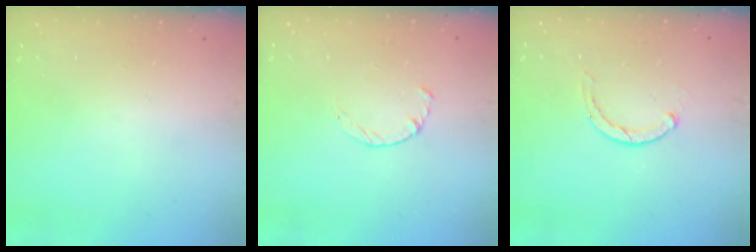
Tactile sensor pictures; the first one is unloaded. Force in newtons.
{"total": 1.8, "press": 1.7, "slide": 0.3}
{"total": 2.3, "press": 2.3, "slide": 0.3}